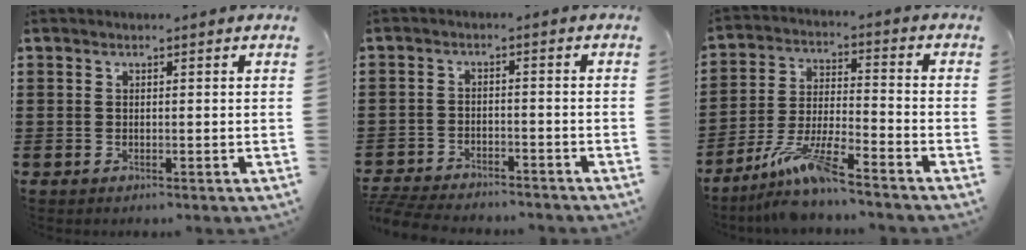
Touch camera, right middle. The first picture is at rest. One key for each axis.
{"total": 4.7, "fx": -4.6, "fy": 0.6, "fz": 0.6, "tx": -0.022, "ty": 0.000, "tz": -0.098}
{"total": 9.2, "fx": -7.4, "fy": 0.5, "fz": 5.4, "tx": -0.120, "ty": -0.010, "tz": -0.147}